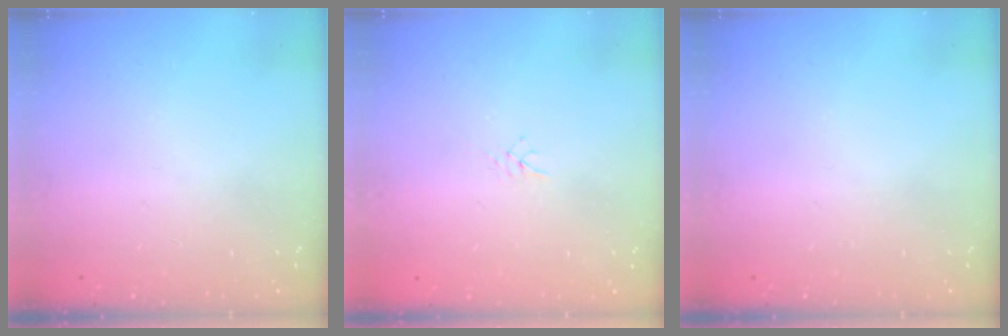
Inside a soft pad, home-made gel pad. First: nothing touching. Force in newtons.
{"total": 1.9, "press": 1.9, "slide": 0.3}
{"total": 0.0}